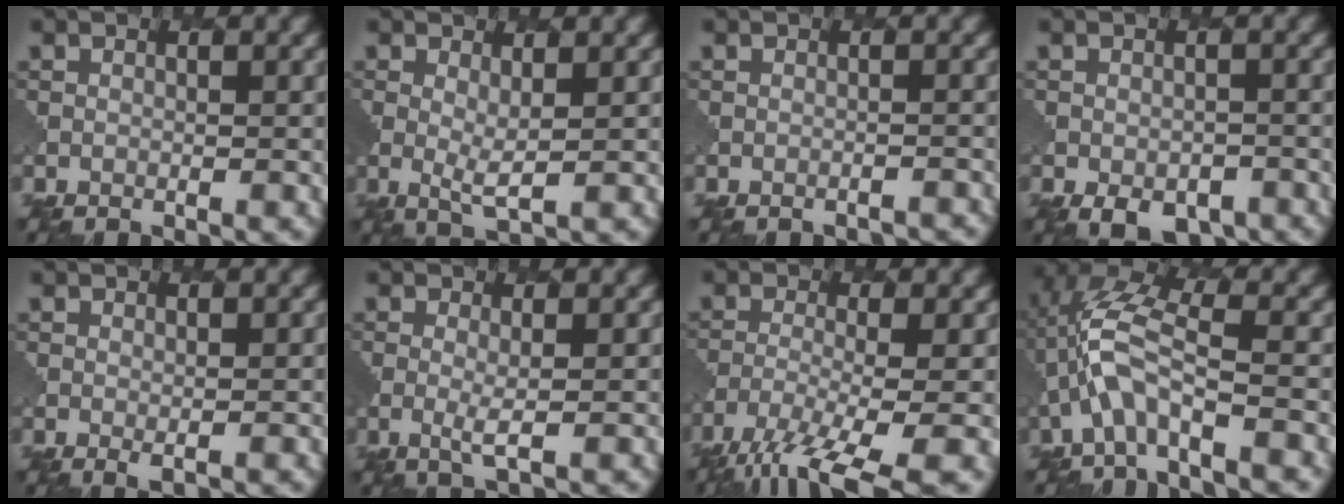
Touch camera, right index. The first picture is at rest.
{"total": 1.9, "force": [0.6, 0.5, 1.8], "torque": [-0.036, -0.012, 0.014]}
{"total": 2.0, "force": [-1.9, 0.3, 0.5], "torque": [0.002, 0.002, -0.027]}
{"total": 4.4, "force": [-2.6, 2.5, 2.5], "torque": [-0.030, -0.009, -0.033]}
{"total": 0.6, "force": [0.1, 0.2, 0.5], "torque": [-0.011, -0.007, 0.003]}
{"total": 1.5, "force": [0.2, 0.3, 1.5], "torque": [-0.035, -0.010, 0.004]}
{"total": 8.9, "force": [-6.1, 2.0, 6.3], "torque": [-0.114, -0.016, -0.105]}
{"total": 5.6, "force": [-1.7, 2.0, 4.9], "torque": [-0.111, 0.017, -0.038]}